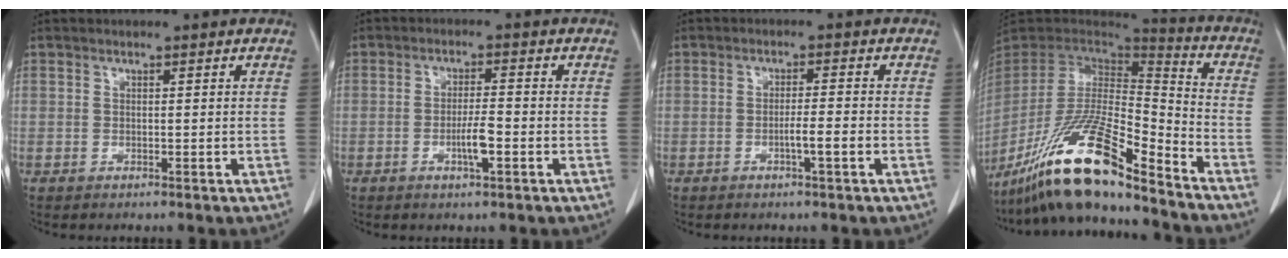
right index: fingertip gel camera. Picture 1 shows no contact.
{"total": 4.0, "force": [-1.4, 0.4, 3.7], "torque": [-0.068, -0.002, -0.025]}
{"total": 3.0, "force": [-1.2, -0.1, 2.8], "torque": [-0.046, -0.001, -0.021]}
{"total": 19.9, "force": [-14.8, 2.1, 13.2], "torque": [-0.273, -0.025, -0.278]}